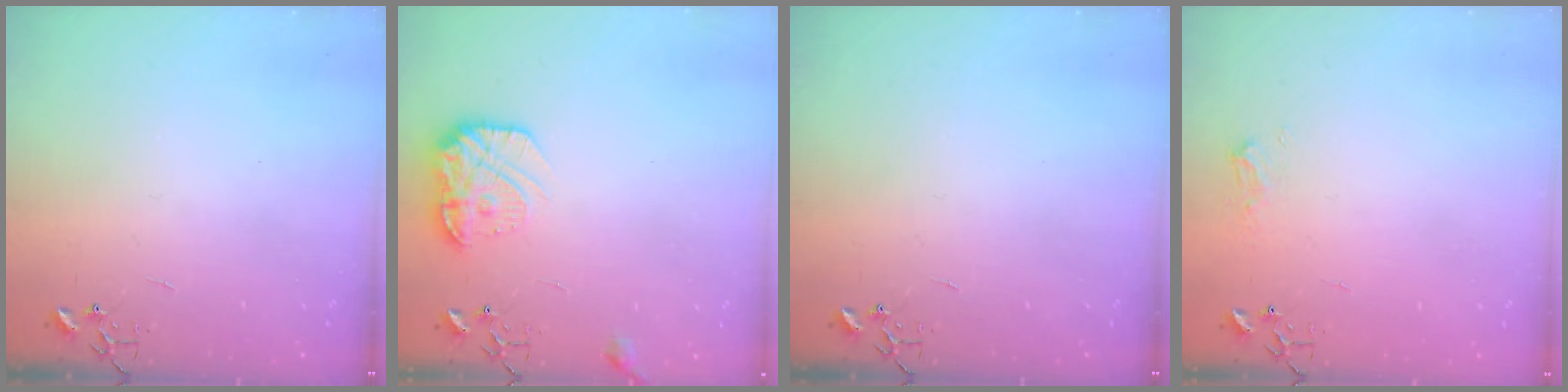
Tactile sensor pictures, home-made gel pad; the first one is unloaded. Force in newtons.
{"total": 14.1, "press": 14.1, "slide": 0.8}
{"total": 0.0}
{"total": 6.0, "press": 6.0, "slide": 0.7}